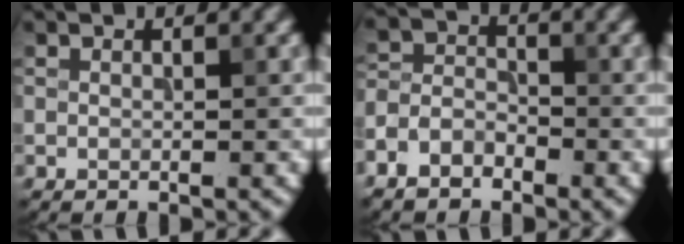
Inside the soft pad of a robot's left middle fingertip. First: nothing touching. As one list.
[{"total": 3.4, "force": [-2.4, 2.0, 1.4], "torque": [-0.027, 0.004, -0.056]}]